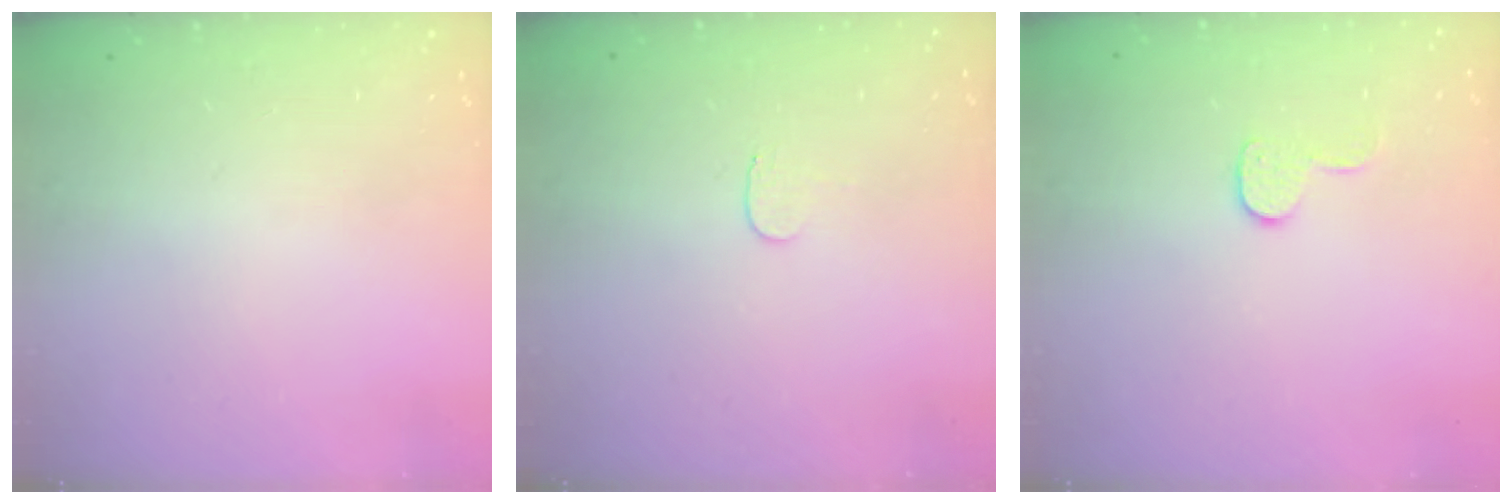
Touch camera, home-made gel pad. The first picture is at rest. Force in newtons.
{"total": 3.4, "press": 3.4, "slide": 0.4}
{"total": 6.1, "press": 6.1, "slide": 0.2}